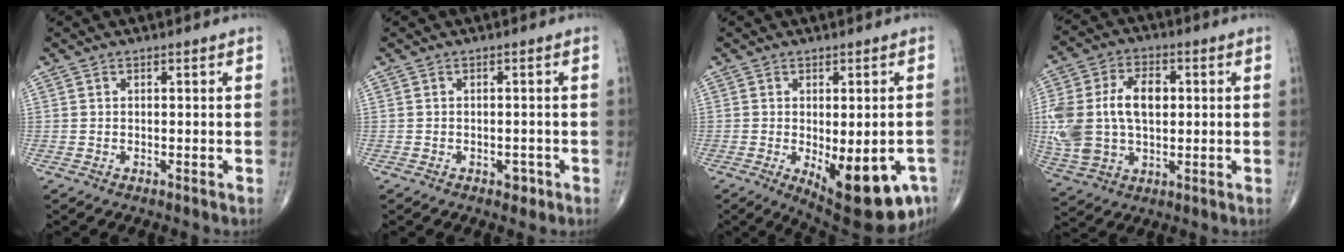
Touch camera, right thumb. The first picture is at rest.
{"total": 1.7, "force": [-0.9, 1.1, 1.0], "torque": [-0.007, 0.004, -0.011]}
{"total": 15.2, "force": [-5.8, 6.2, 12.7], "torque": [-0.127, -0.002, -0.061]}
{"total": 17.1, "force": [1.3, 11.0, 13.1], "torque": [-0.272, 0.013, 0.031]}